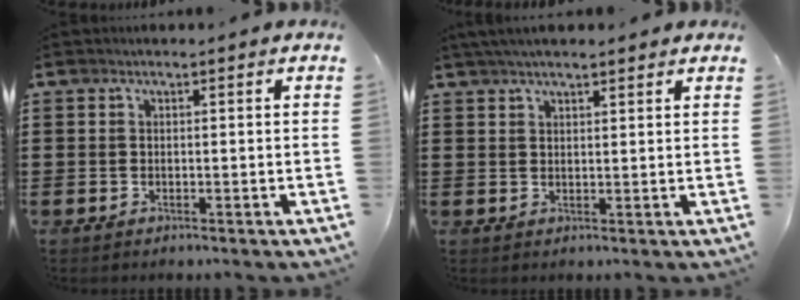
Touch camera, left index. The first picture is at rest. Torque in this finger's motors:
{"motor_torque": [2.14, 0.00, 0.82, 0.21]}